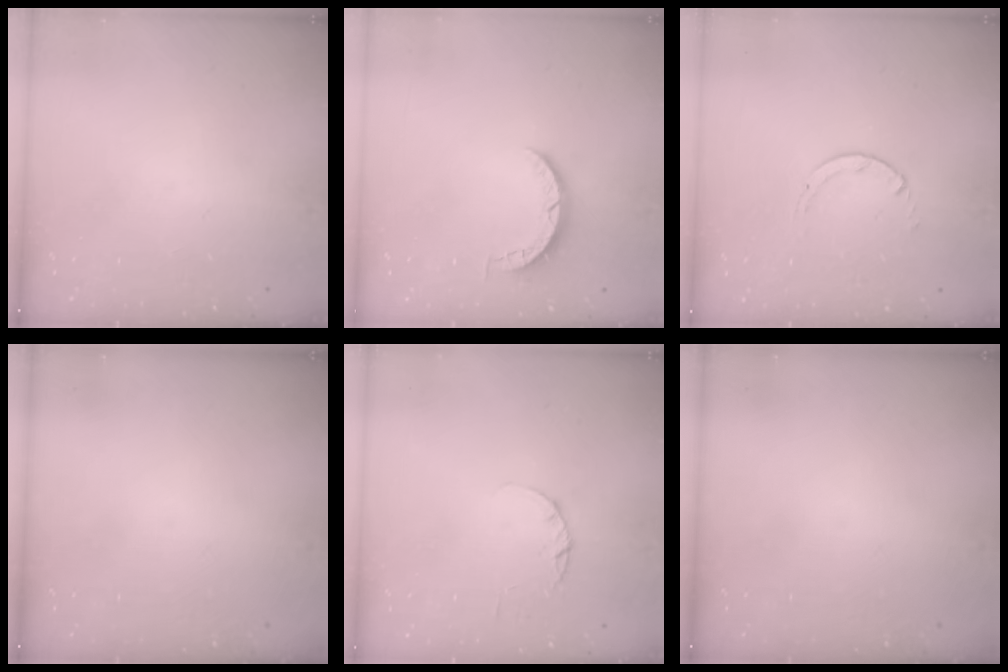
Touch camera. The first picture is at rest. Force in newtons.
{"total": 3.3, "press": 3.3, "slide": 0.4}
{"total": 0.6, "press": 0.5, "slide": 0.1}
{"total": 0.0}
{"total": 2.2, "press": 2.2, "slide": 0.4}
{"total": 0.0}